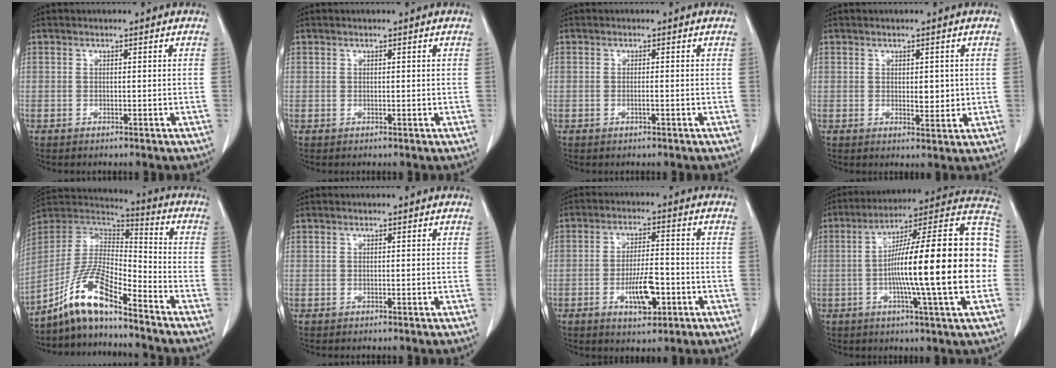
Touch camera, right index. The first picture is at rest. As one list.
[{"total": 0.0}, {"total": 0.7, "force": [-0.2, 0.0, 0.7], "torque": [-0.015, -0.001, -0.002]}, {"total": 2.9, "force": [0.3, 1.5, 2.5], "torque": [-0.030, -0.006, 0.010]}, {"total": 11.6, "force": [-8.7, 2.1, 7.5], "torque": [-0.154, 0.021, -0.164]}, {"total": 0.0}, {"total": 7.3, "force": [-2.6, 2.3, 6.4], "torque": [-0.115, 0.000, -0.039]}, {"total": 24.0, "force": [-2.0, 1.3, 23.9], "torque": [-0.305, 0.027, -0.042]}]